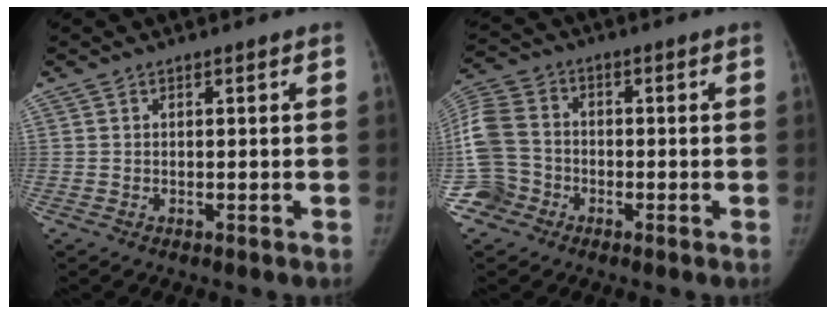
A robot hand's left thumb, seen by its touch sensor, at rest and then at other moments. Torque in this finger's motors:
{"motor_torque": [0.47, 0.73, 0.00, 0.17, 0.10]}